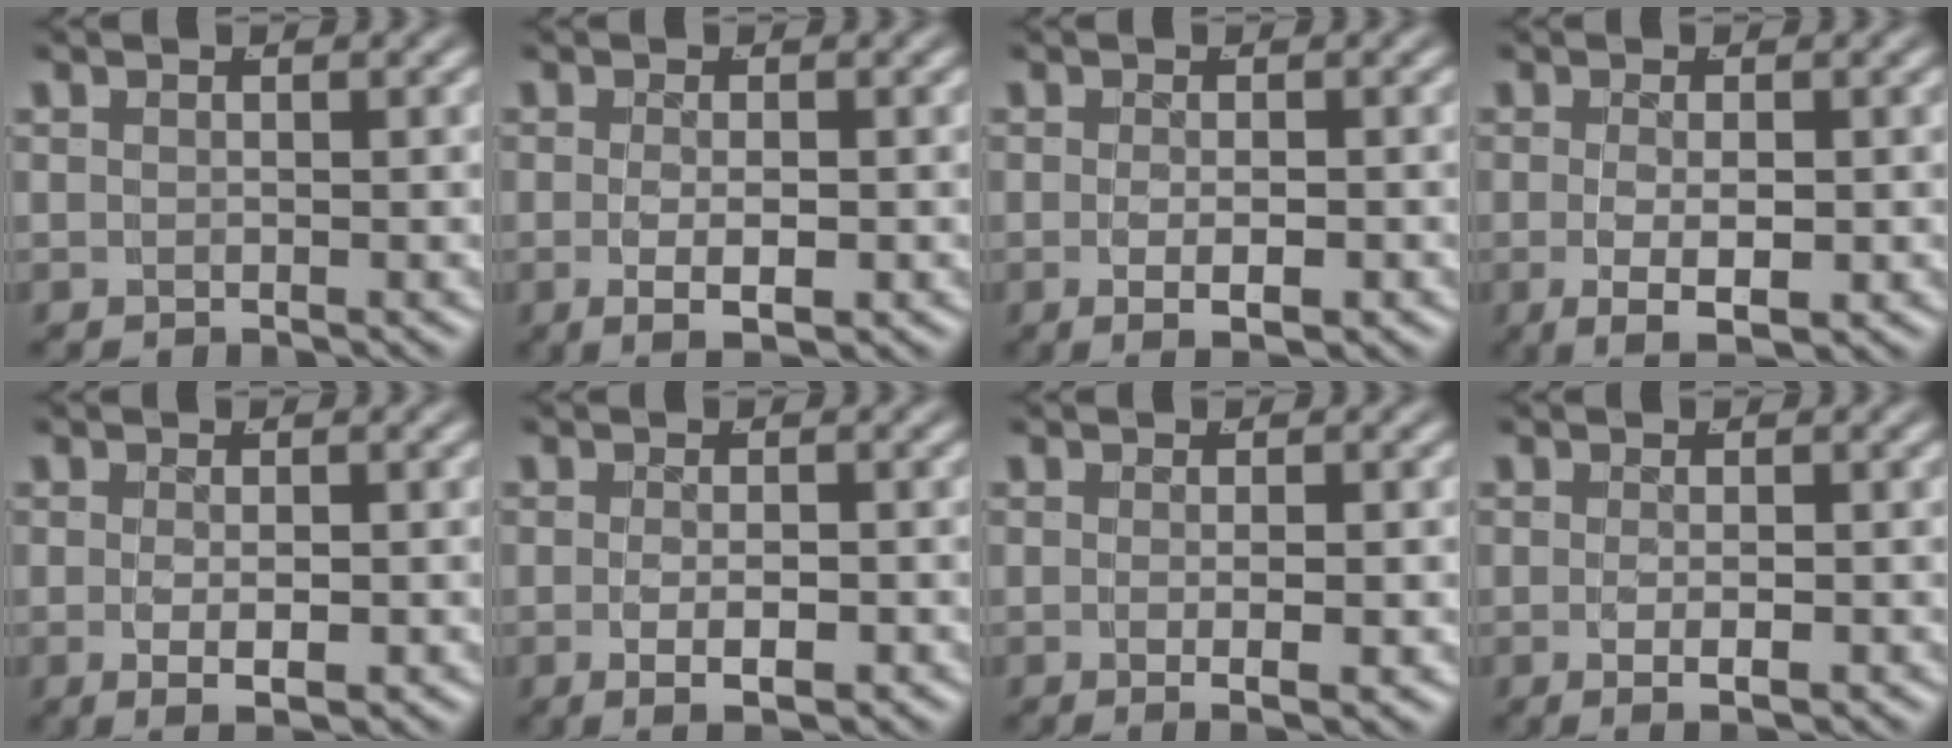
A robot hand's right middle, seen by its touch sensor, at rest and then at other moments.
{"total": 3.6, "force": [-1.4, 1.0, 3.2], "torque": [-0.062, -0.018, -0.010]}
{"total": 2.9, "force": [-1.2, 0.5, 2.6], "torque": [-0.048, -0.014, -0.010]}
{"total": 4.8, "force": [-2.0, 1.6, 4.0], "torque": [-0.080, -0.027, -0.014]}
{"total": 3.1, "force": [-1.1, 0.7, 2.8], "torque": [-0.052, -0.016, -0.005]}
{"total": 3.4, "force": [-1.5, 0.9, 2.9], "torque": [-0.055, -0.016, -0.013]}
{"total": 2.2, "force": [-0.9, -0.3, 2.0], "torque": [-0.034, -0.009, -0.010]}
{"total": 2.0, "force": [-0.9, -0.1, 1.8], "torque": [-0.036, -0.011, -0.006]}